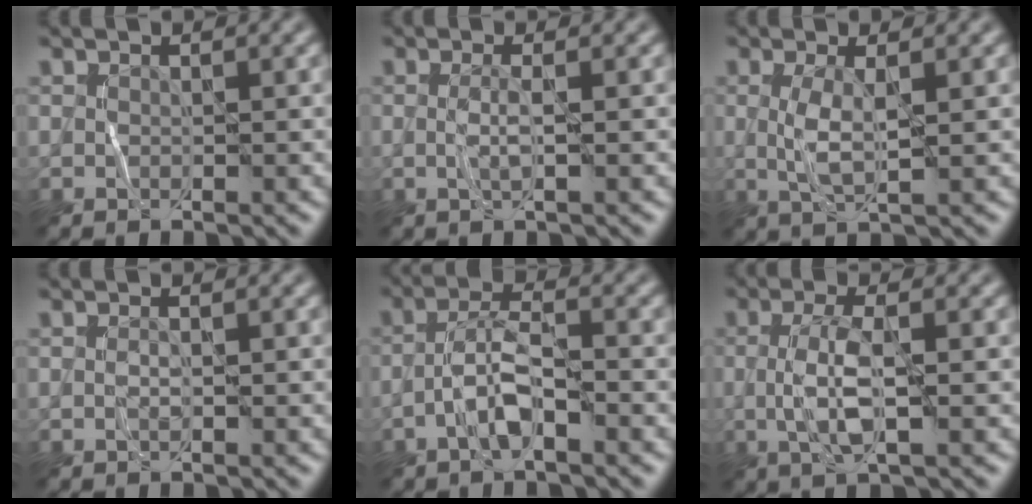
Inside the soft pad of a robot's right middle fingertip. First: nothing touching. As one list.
[{"total": 1.2, "force": [0.0, 0.2, 1.2], "torque": [-0.028, 0.003, -0.002]}, {"total": 2.5, "force": [0.2, 0.5, 2.4], "torque": [-0.056, 0.006, 0.005]}, {"total": 0.0}, {"total": 3.5, "force": [-1.9, 0.7, 2.8], "torque": [-0.057, 0.020, -0.044]}, {"total": 3.8, "force": [-0.5, 1.0, 3.6], "torque": [-0.080, 0.007, -0.013]}]